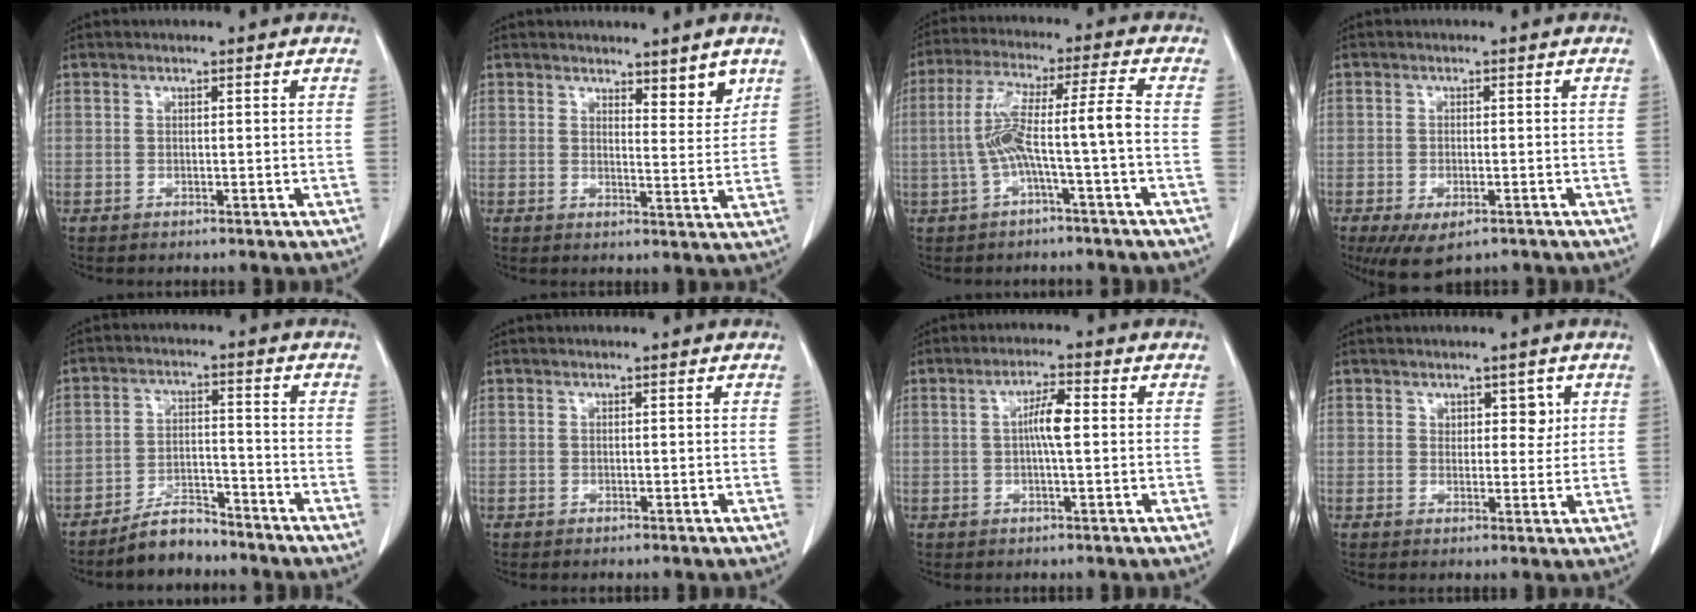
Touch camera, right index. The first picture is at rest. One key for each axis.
{"total": 4.0, "fx": 3.1, "fy": 1.0, "fz": 2.3, "tx": -0.024, "ty": -0.019, "tz": 0.044}
{"total": 8.7, "fx": -1.7, "fy": -0.4, "fz": 8.6, "tx": -0.174, "ty": 0.031, "tz": -0.030}
{"total": 6.5, "fx": -4.3, "fy": 2.8, "fz": 4.1, "tx": -0.066, "ty": -0.011, "tz": -0.065}
{"total": 5.5, "fx": -5.0, "fy": 1.9, "fz": 1.3, "tx": -0.022, "ty": -0.002, "tz": -0.087}
{"total": 0.0}
{"total": 4.4, "fx": 0.3, "fy": 0.5, "fz": 4.3, "tx": -0.080, "ty": 0.006, "tz": 0.003}
{"total": 3.2, "fx": 1.4, "fy": 1.9, "fz": 2.1, "tx": -0.018, "ty": -0.001, "tz": 0.020}